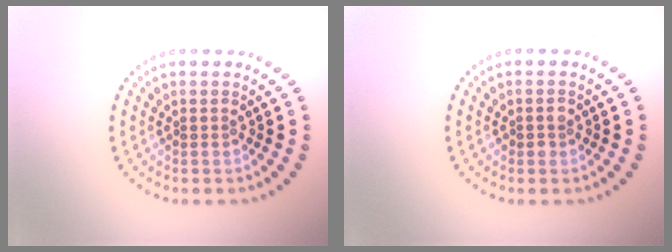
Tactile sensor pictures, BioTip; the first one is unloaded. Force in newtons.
{"total": 1.2, "press": 1.1, "slide": 0.5}